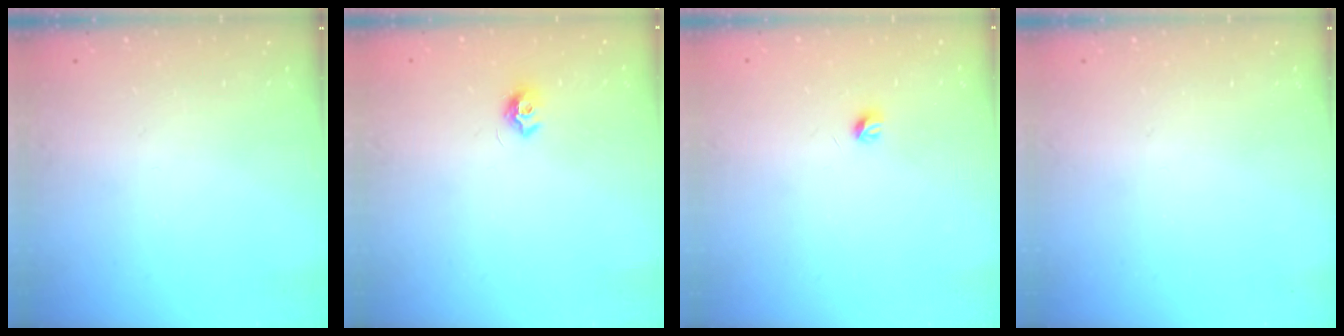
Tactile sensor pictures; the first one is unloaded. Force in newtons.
{"total": 7.2, "press": 7.2, "slide": 0.4}
{"total": 3.3, "press": 3.2, "slide": 0.6}
{"total": 0.0}